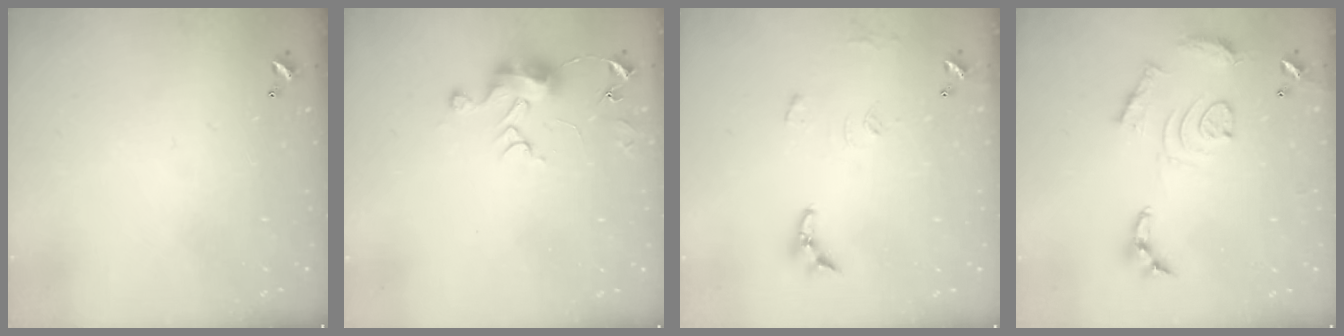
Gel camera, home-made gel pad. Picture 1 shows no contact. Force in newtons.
{"total": 7.7, "press": 7.7, "slide": 0.4}
{"total": 8.7, "press": 8.7, "slide": 0.6}
{"total": 13.0, "press": 12.9, "slide": 1.1}